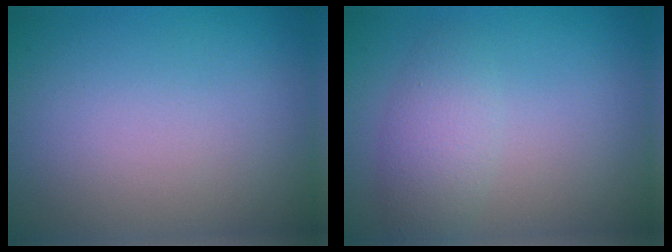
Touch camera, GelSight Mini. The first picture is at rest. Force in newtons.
{"total": 2.7, "press": 2.7, "slide": 0.1}